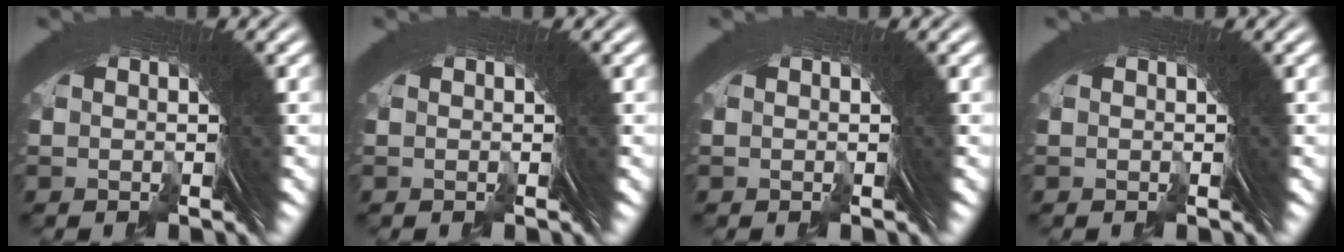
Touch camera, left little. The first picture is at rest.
{"total": 0.0}
{"total": 0.0}
{"total": 0.0}